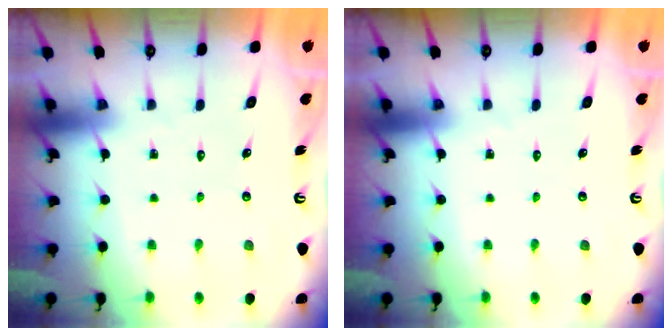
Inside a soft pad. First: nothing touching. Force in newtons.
{"total": 0.0}